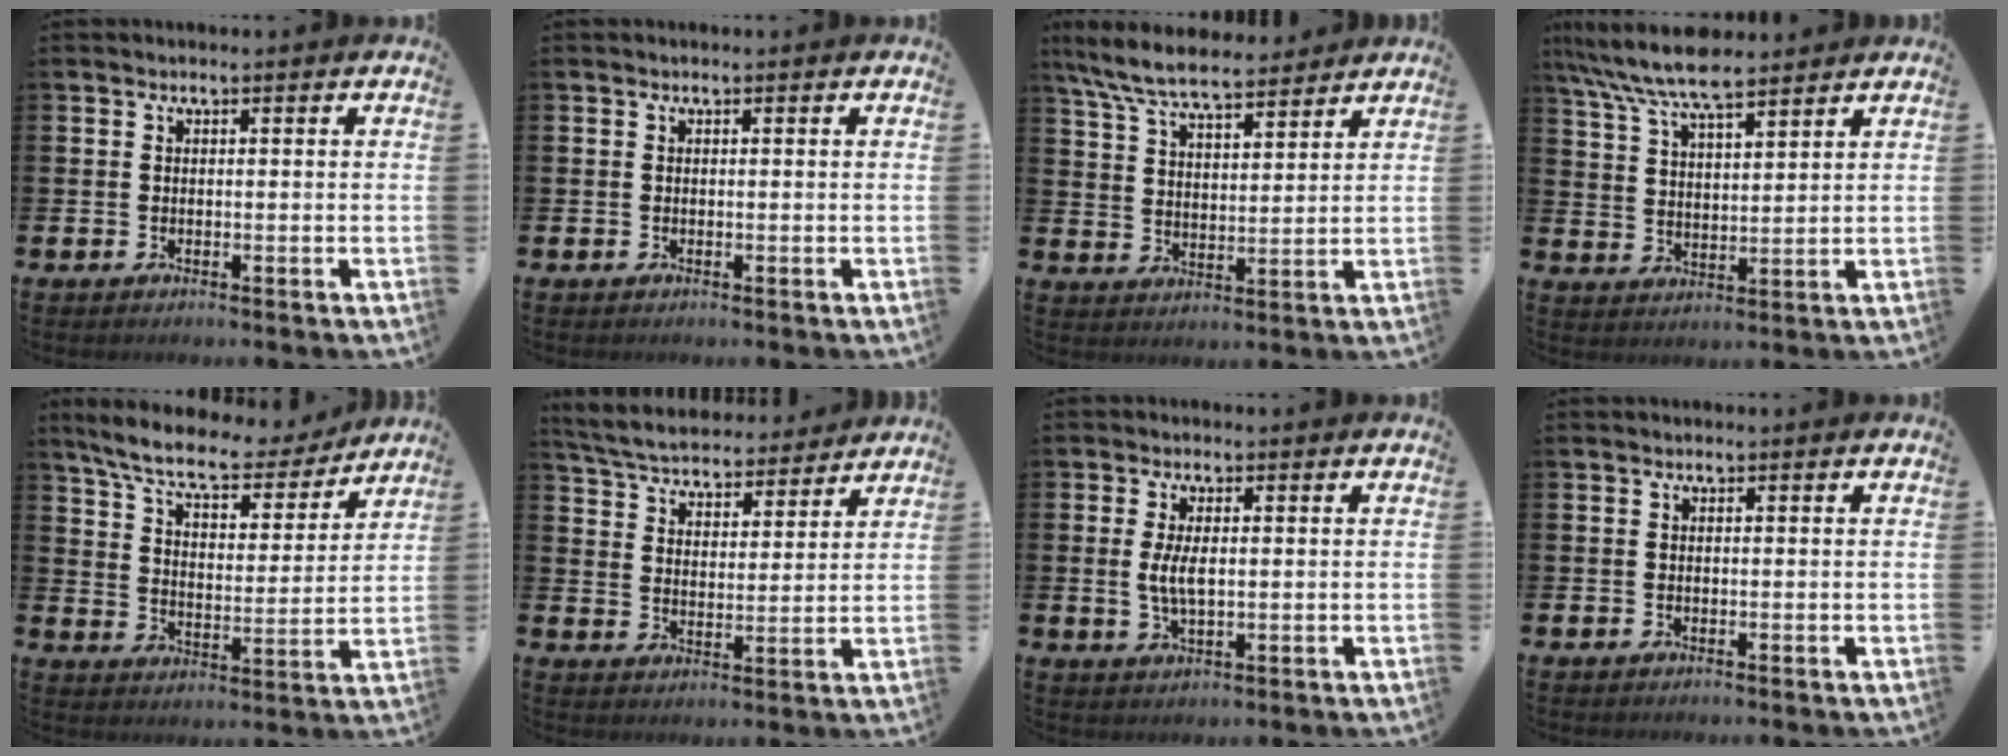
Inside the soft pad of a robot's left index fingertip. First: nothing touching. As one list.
[{"total": 0.0}, {"total": 7.8, "force": [7.2, 1.3, 2.6], "torque": [-0.078, -0.034, 0.131]}, {"total": 7.8, "force": [7.1, 1.5, 2.9], "torque": [-0.081, -0.028, 0.128]}, {"total": 8.9, "force": [8.0, 1.8, 3.4], "torque": [-0.093, -0.051, 0.136]}, {"total": 5.6, "force": [5.5, 1.2, 0.7], "torque": [-0.042, -0.041, 0.094]}, {"total": 3.8, "force": [0.4, 1.6, 3.5], "torque": [-0.063, 0.003, 0.004]}, {"total": 0.0}]